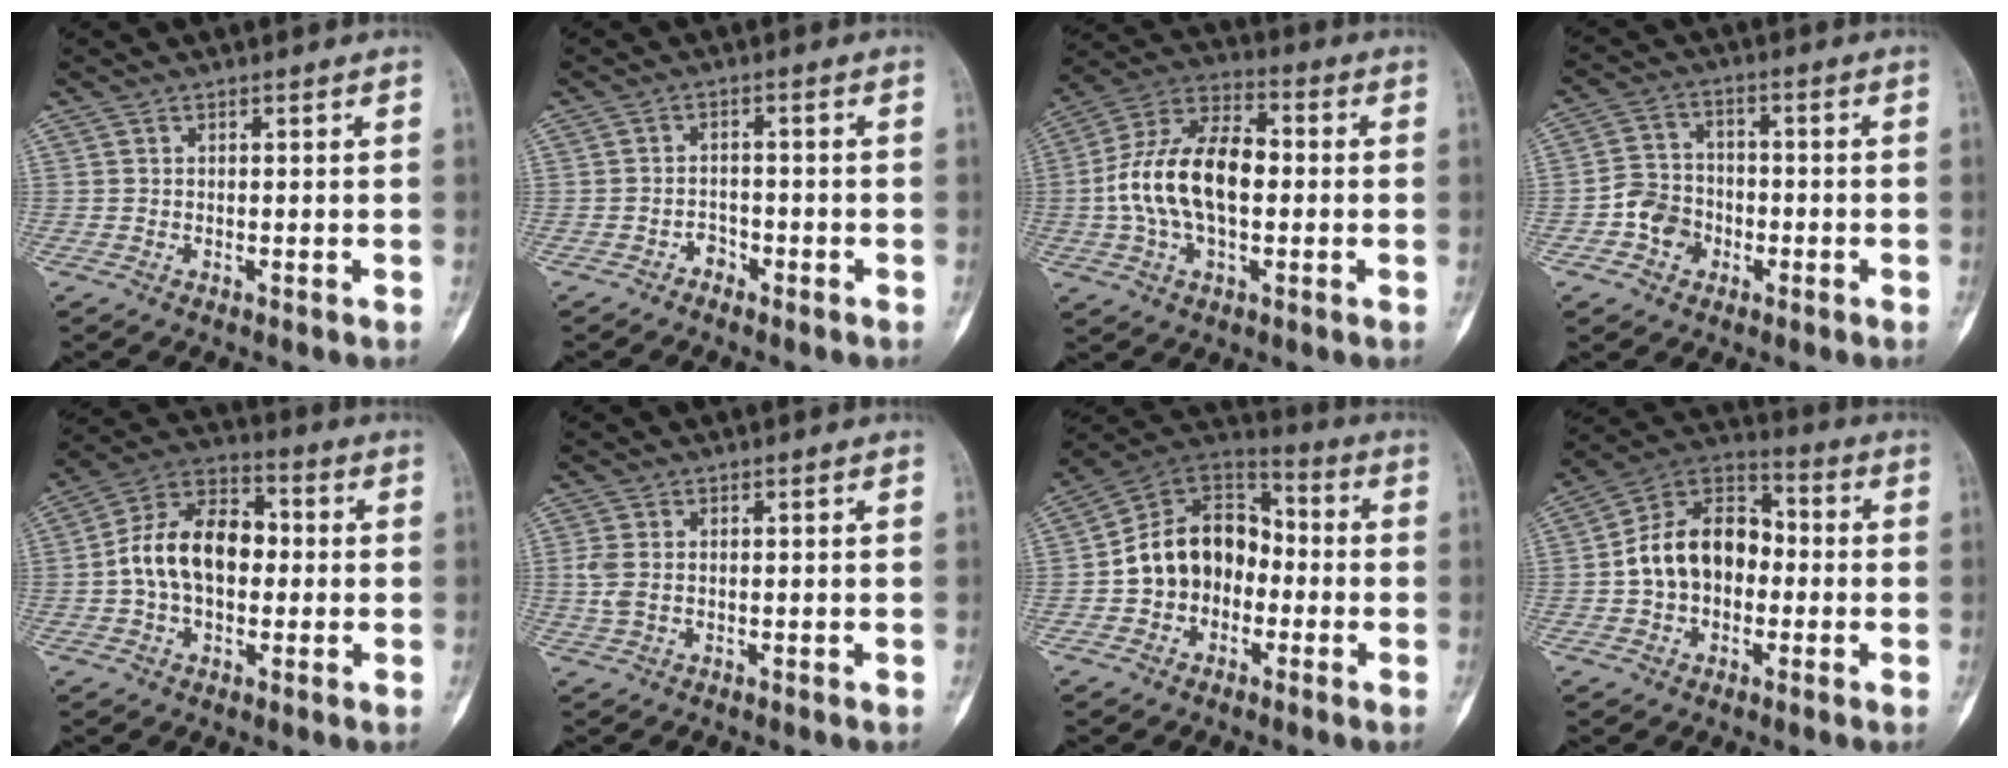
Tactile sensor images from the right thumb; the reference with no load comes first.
{"total": 2.1, "force": [-1.5, 1.4, 0.5], "torque": [0.000, 0.013, -0.028]}
{"total": 16.9, "force": [-0.5, 9.6, 14.0], "torque": [-0.256, 0.035, -0.014]}
{"total": 7.0, "force": [-2.5, 6.0, 2.6], "torque": [-0.018, 0.028, -0.049]}
{"total": 14.3, "force": [-0.2, 9.4, 10.8], "torque": [-0.171, 0.037, -0.013]}
{"total": 3.0, "force": [0.1, 1.8, 2.4], "torque": [-0.075, 0.002, 0.004]}
{"total": 14.5, "force": [-2.2, 11.3, 8.8], "torque": [-0.112, 0.052, -0.049]}
{"total": 14.5, "force": [-1.0, 10.6, 9.9], "torque": [-0.141, 0.044, -0.029]}